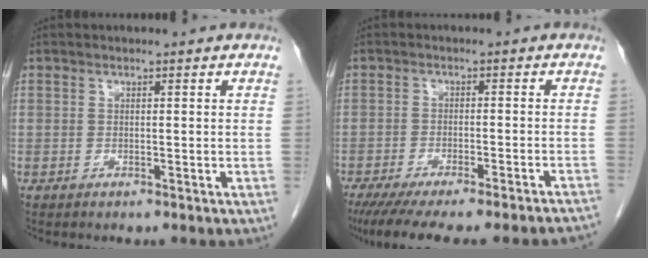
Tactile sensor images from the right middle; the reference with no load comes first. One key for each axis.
{"total": 16.9, "fx": -14.7, "fy": 0.3, "fz": 8.2, "tx": -0.083, "ty": -0.032, "tz": -0.193}